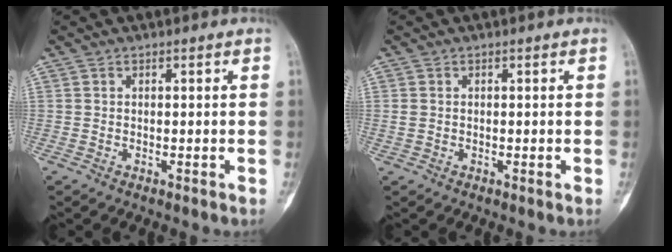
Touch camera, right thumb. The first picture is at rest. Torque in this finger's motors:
{"motor_torque": [0.17, 0.41, 0.03, 0.25, -0.08]}